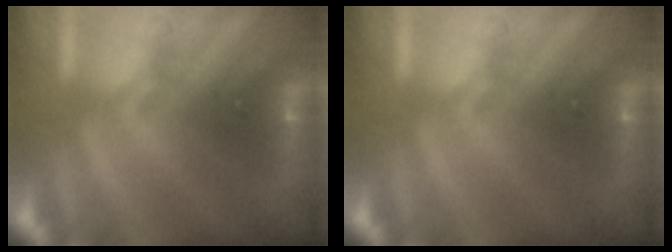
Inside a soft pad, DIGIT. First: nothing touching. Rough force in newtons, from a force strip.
{"total": 0.0}